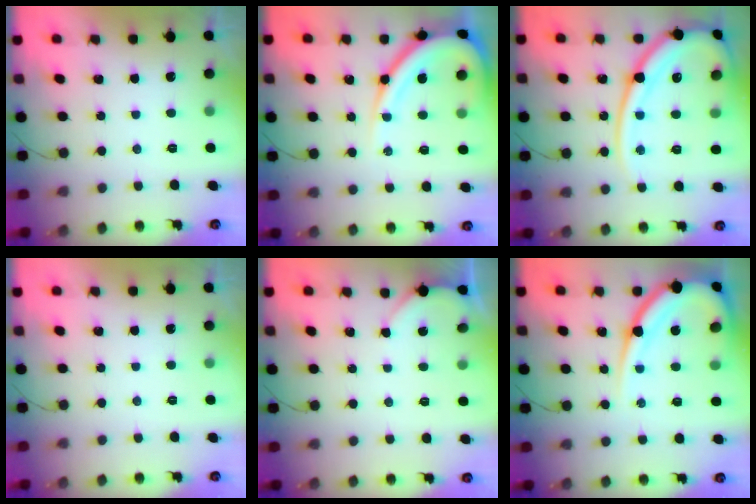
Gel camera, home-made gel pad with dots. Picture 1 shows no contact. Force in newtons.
{"total": 14.9, "press": 14.8, "slide": 1.5}
{"total": 18.6, "press": 18.6, "slide": 1.4}
{"total": 0.0}
{"total": 2.1, "press": 2.1, "slide": 0.2}
{"total": 16.4, "press": 16.3, "slide": 1.6}